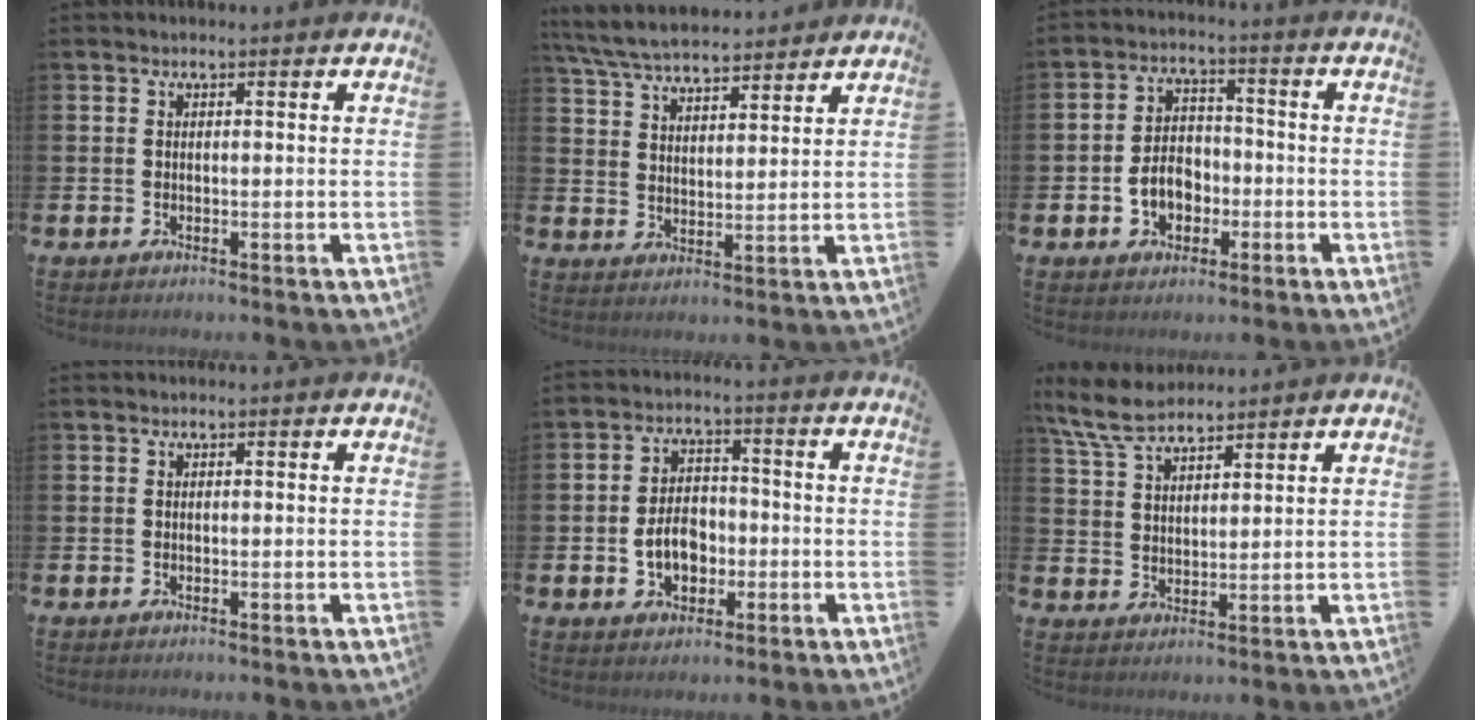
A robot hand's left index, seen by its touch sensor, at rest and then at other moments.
{"total": 6.6, "force": [6.4, 1.2, 1.5], "torque": [-0.053, -0.029, 0.116]}
{"total": 5.3, "force": [-1.8, 4.0, 2.9], "torque": [-0.047, 0.009, -0.040]}
{"total": 0.0}
{"total": 5.5, "force": [-1.4, 3.9, 3.6], "torque": [-0.058, 0.007, -0.029]}
{"total": 6.7, "force": [6.1, 1.7, 2.4], "torque": [-0.063, -0.018, 0.113]}